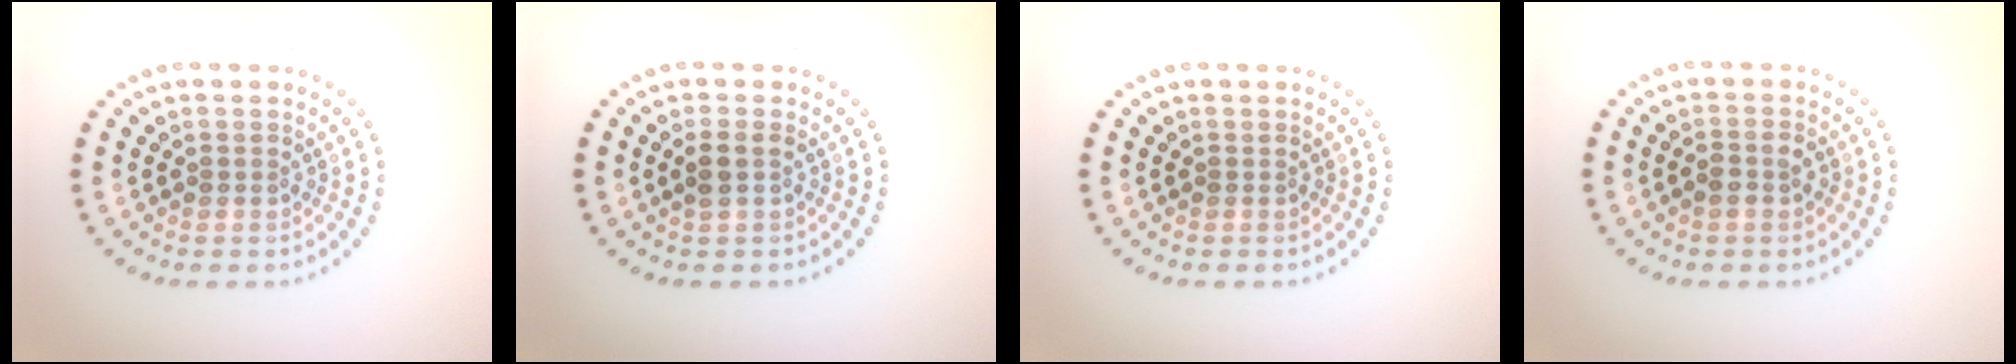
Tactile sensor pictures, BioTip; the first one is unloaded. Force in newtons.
{"total": 1.5, "press": 1.3, "slide": 0.6}
{"total": 0.0}
{"total": 1.6, "press": 1.6, "slide": 0.4}